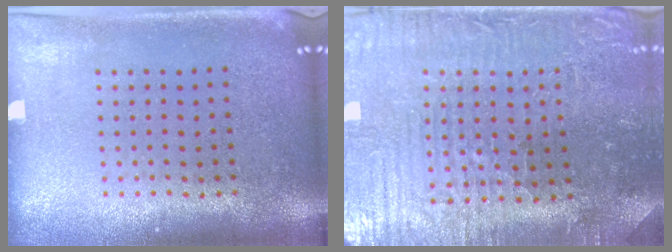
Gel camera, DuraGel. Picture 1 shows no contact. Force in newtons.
{"total": 3.8, "press": 3.7, "slide": 0.5}